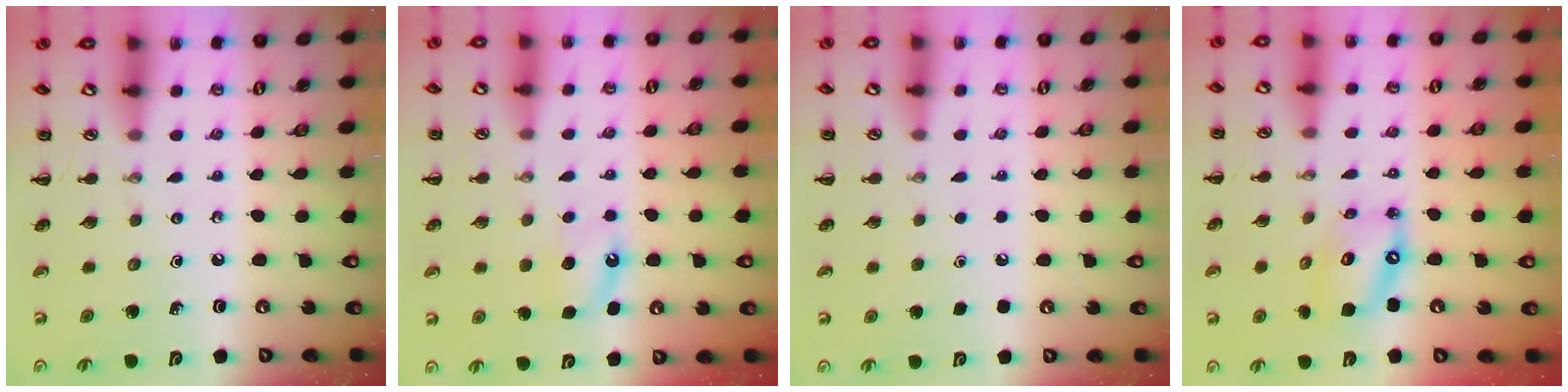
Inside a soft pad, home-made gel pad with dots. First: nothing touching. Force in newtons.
{"total": 4.9, "press": 4.6, "slide": 1.6}
{"total": 1.7, "press": 1.7, "slide": 0.1}
{"total": 10.6, "press": 10.3, "slide": 2.4}